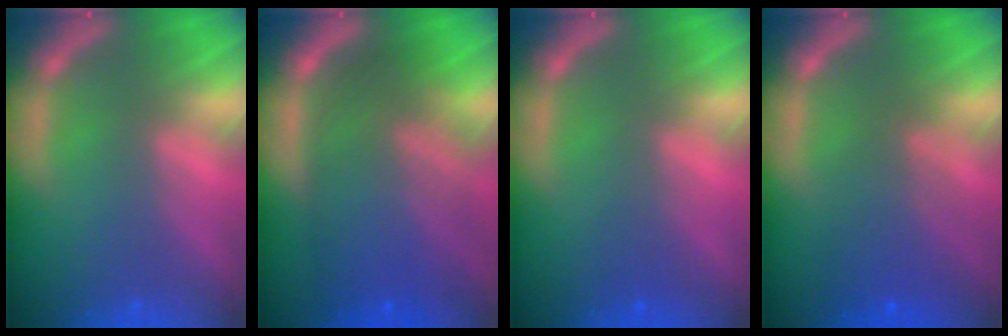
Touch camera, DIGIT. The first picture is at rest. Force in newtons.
{"total": 10.0}
{"total": 1.0}
{"total": 4.6}